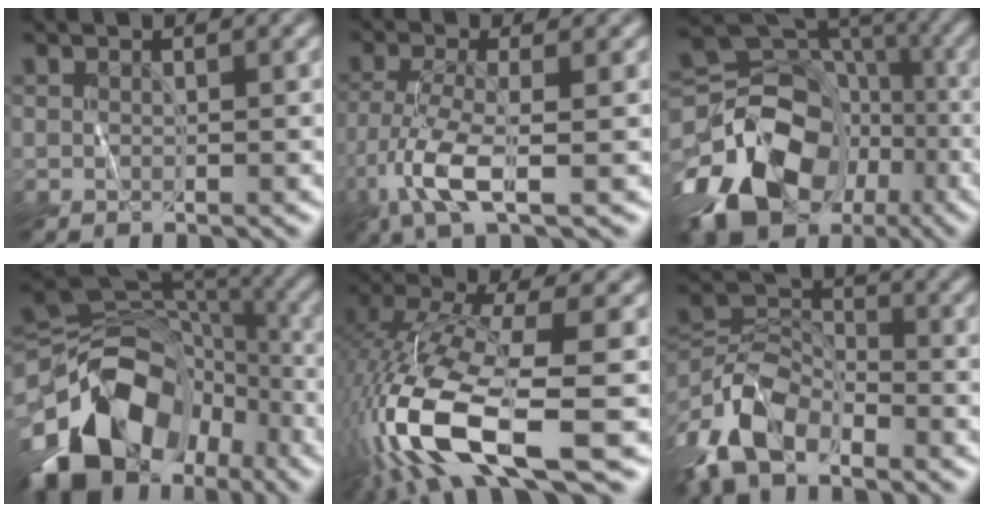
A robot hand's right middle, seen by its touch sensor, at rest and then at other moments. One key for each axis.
{"total": 5.0, "fx": -2.7, "fy": 0.6, "fz": 4.1, "tx": -0.093, "ty": 0.001, "tz": -0.055}
{"total": 14.4, "fx": -6.6, "fy": 10.3, "fz": 7.6, "tx": -0.148, "ty": 0.002, "tz": -0.121}
{"total": 14.8, "fx": -8.2, "fy": 9.3, "fz": 8.0, "tx": -0.161, "ty": -0.012, "tz": -0.149}
{"total": 13.6, "fx": -5.9, "fy": 3.6, "fz": 11.7, "tx": -0.263, "ty": -0.011, "tz": -0.107}
{"total": 7.3, "fx": -5.3, "fy": 3.2, "fz": 4.0, "tx": -0.085, "ty": 0.005, "tz": -0.117}